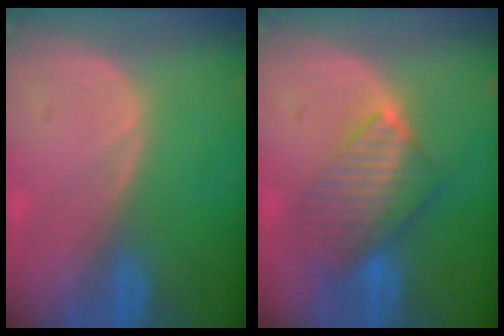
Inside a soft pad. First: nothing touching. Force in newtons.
{"total": 7.8, "press": 7.1, "slide": 3.3}